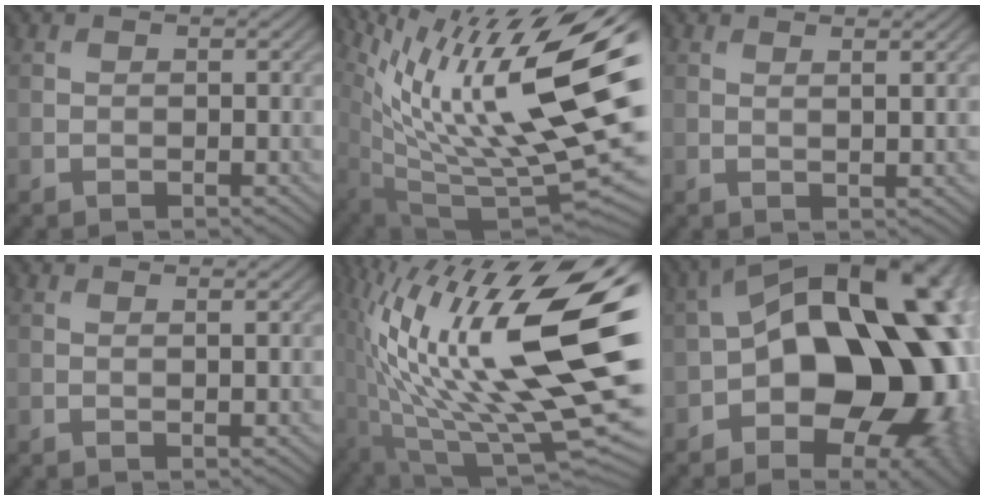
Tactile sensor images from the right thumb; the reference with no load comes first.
{"total": 19.0, "force": [7.5, 5.6, 16.5], "torque": [-0.274, 0.015, 0.147]}
{"total": 2.4, "force": [1.1, 0.5, 2.1], "torque": [-0.030, 0.004, 0.020]}
{"total": 1.5, "force": [0.6, 0.4, 1.3], "torque": [-0.015, 0.003, 0.010]}
{"total": 19.5, "force": [2.8, 6.9, 18.0], "torque": [-0.329, 0.002, 0.053]}
{"total": 21.2, "force": [-1.5, 12.9, 16.8], "torque": [-0.244, -0.024, -0.015]}